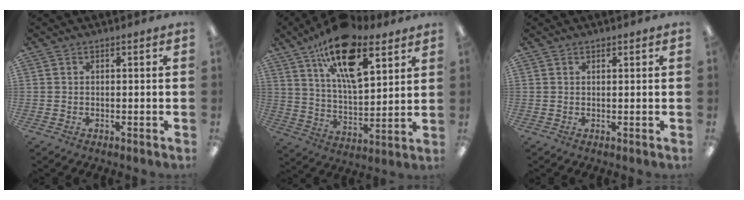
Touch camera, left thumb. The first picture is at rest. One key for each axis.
{"total": 19.5, "fx": 11.5, "fy": 8.5, "fz": 13.2, "tx": -0.215, "ty": -0.050, "tz": 0.195}
{"total": 0.8, "fx": 0.6, "fy": 0.3, "fz": 0.4, "tx": -0.008, "ty": 0.000, "tz": 0.011}